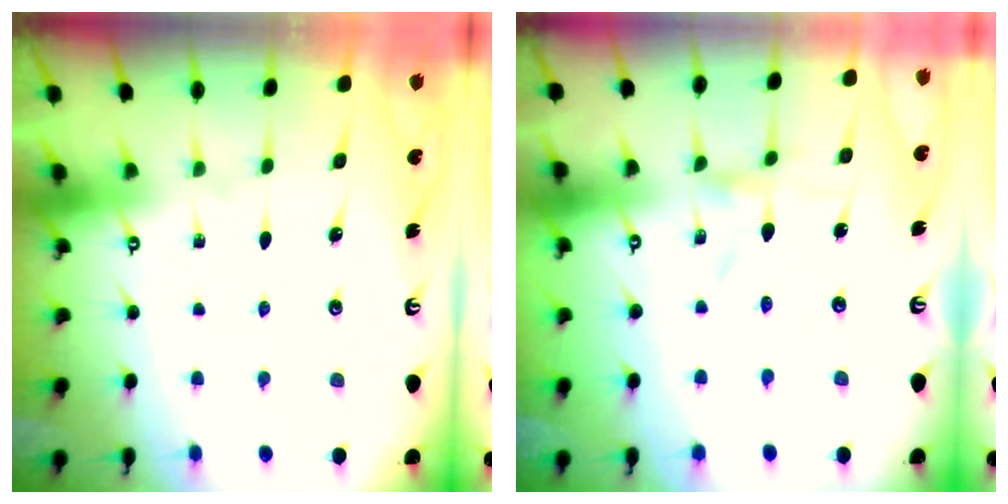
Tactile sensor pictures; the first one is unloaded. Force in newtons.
{"total": 0.6, "press": 0.5, "slide": 0.1}